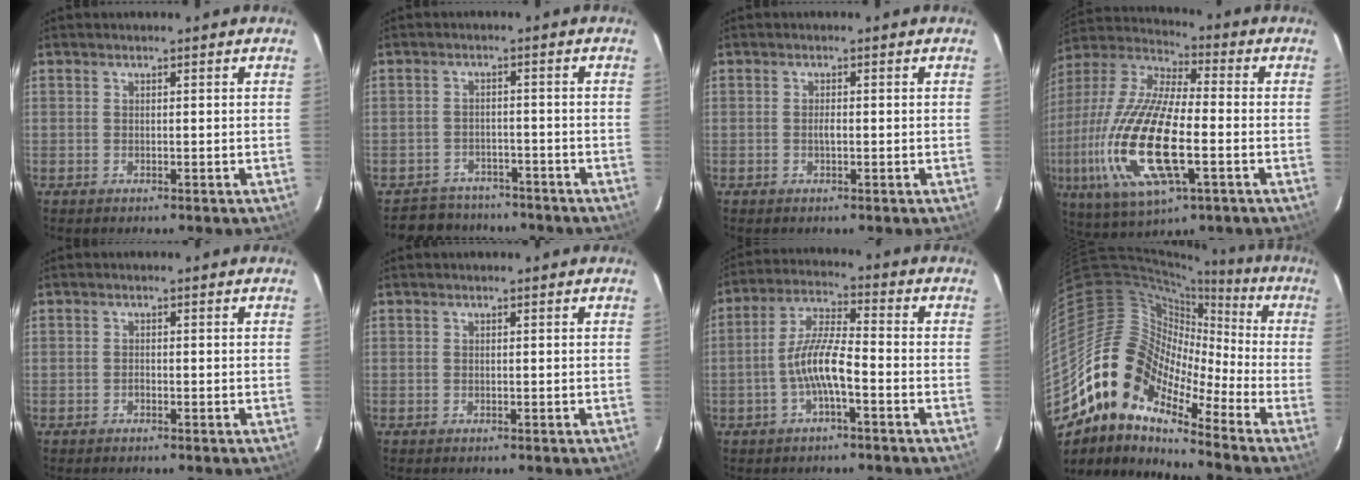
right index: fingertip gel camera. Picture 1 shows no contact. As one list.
[{"total": 7.6, "force": [-6.6, 3.8, 0.6], "torque": [-0.029, 0.013, -0.094]}, {"total": 1.3, "force": [-0.3, 0.5, 1.2], "torque": [-0.023, 0.002, -0.006]}, {"total": 23.5, "force": [-6.1, 7.8, 21.2], "torque": [-0.442, -0.036, -0.116]}, {"total": 0.7, "force": [-0.5, 0.4, 0.3], "torque": [-0.006, 0.003, -0.009]}, {"total": 0.0}, {"total": 8.2, "force": [-3.0, 1.4, 7.5], "torque": [-0.160, 0.010, -0.056]}, {"total": 13.9, "force": [-9.2, 6.7, 8.0], "torque": [-0.116, 0.008, -0.197]}]